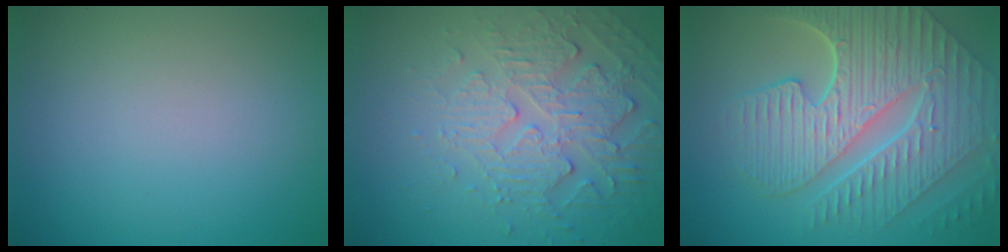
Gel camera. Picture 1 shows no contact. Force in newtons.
{"total": 5.3, "press": 3.7, "slide": 3.7}
{"total": 10.1, "press": 6.9, "slide": 7.4}